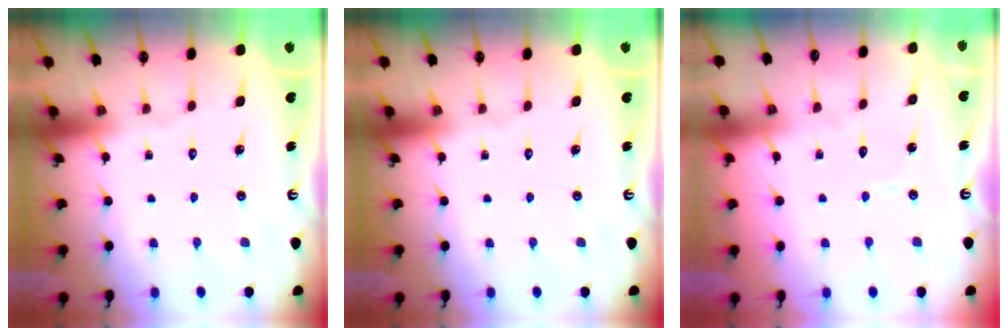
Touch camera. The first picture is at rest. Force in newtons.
{"total": 0.0}
{"total": 3.4, "press": 3.4, "slide": 0.2}